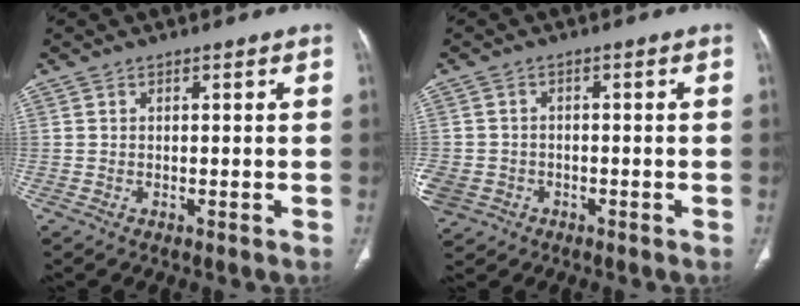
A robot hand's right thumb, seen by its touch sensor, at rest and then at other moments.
{"total": 7.2, "force": [-2.9, 6.2, 2.3], "torque": [-0.067, 0.011, -0.040]}